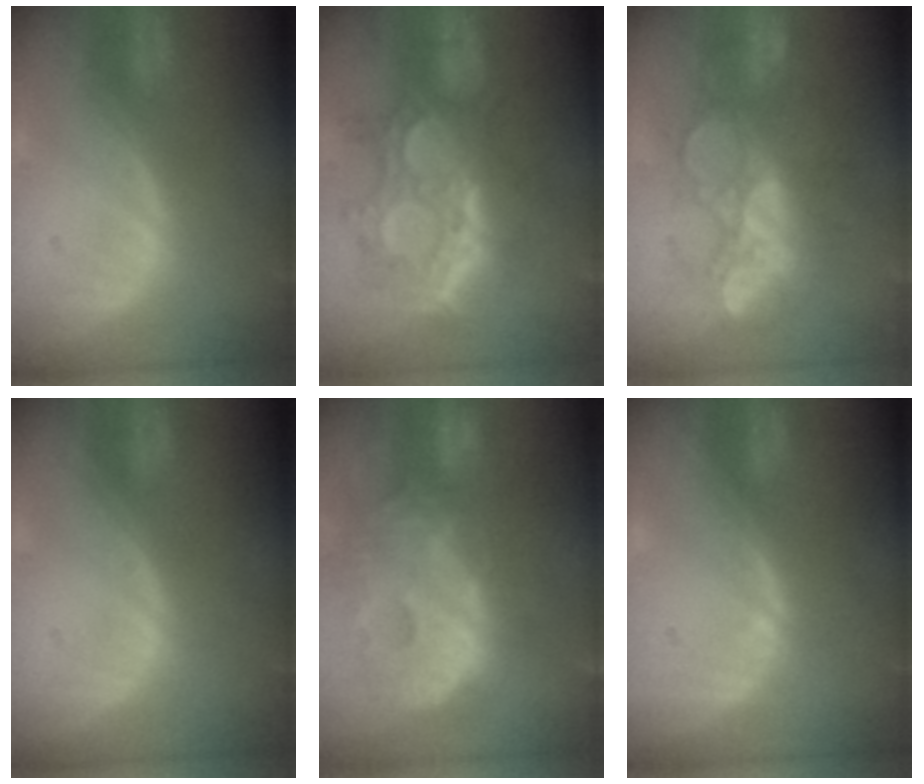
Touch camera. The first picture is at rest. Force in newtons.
{"total": 11.8, "press": 10.6, "slide": 5.2}
{"total": 8.7, "press": 8.5, "slide": 1.6}
{"total": 0.0}
{"total": 14.5, "press": 12.5, "slide": 7.3}
{"total": 0.8, "press": 0.6, "slide": 0.6}